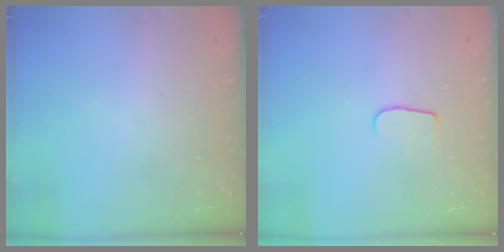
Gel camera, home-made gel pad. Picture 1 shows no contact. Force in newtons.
{"total": 5.8, "press": 5.8, "slide": 0.5}